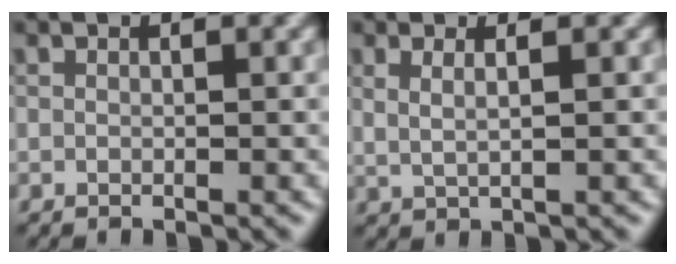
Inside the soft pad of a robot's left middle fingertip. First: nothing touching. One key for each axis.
{"total": 2.2, "fx": 1.0, "fy": 1.0, "fz": 1.7, "tx": -0.021, "ty": -0.004, "tz": 0.005}